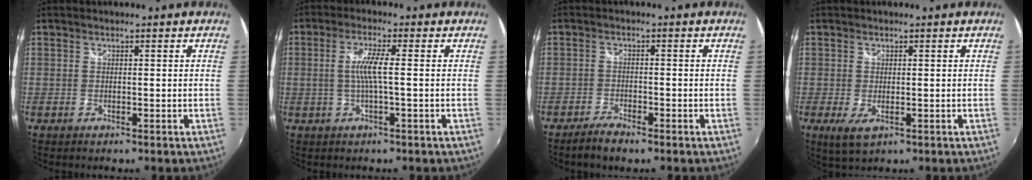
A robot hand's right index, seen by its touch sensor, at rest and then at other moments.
{"total": 4.8, "force": [-0.2, 0.0, 4.8], "torque": [-0.095, 0.000, -0.001]}
{"total": 3.4, "force": [-2.8, 0.8, 1.9], "torque": [-0.056, -0.002, -0.057]}
{"total": 3.8, "force": [-0.9, 1.9, 3.1], "torque": [-0.057, -0.014, -0.009]}